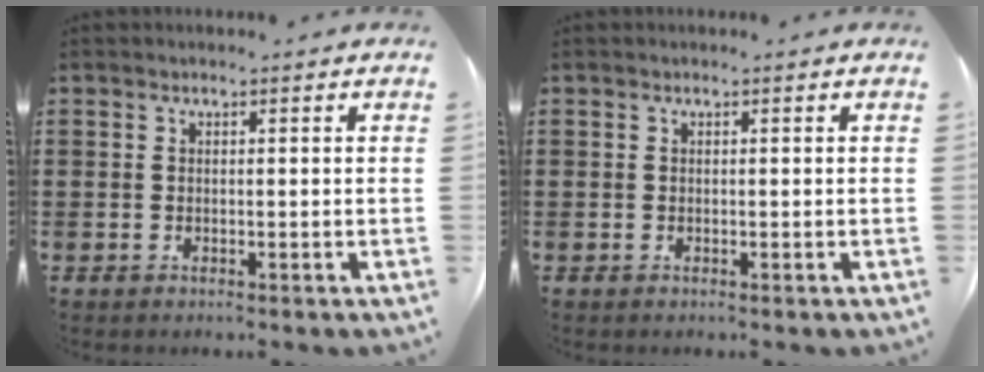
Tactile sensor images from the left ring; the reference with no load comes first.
{"total": 0.0}